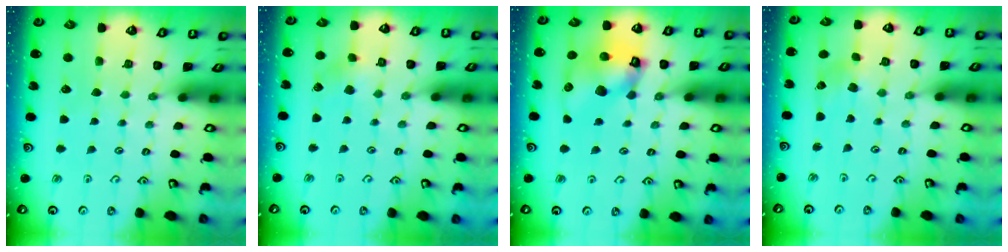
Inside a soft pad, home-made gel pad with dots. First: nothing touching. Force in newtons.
{"total": 4.0, "press": 4.0, "slide": 0.4}
{"total": 11.7, "press": 11.6, "slide": 1.6}
{"total": 3.6, "press": 3.5, "slide": 0.7}